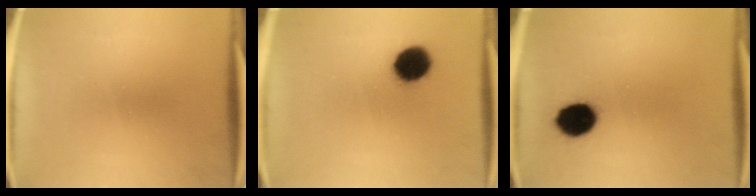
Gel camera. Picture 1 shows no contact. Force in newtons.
{"total": 9.5}
{"total": 9.6}